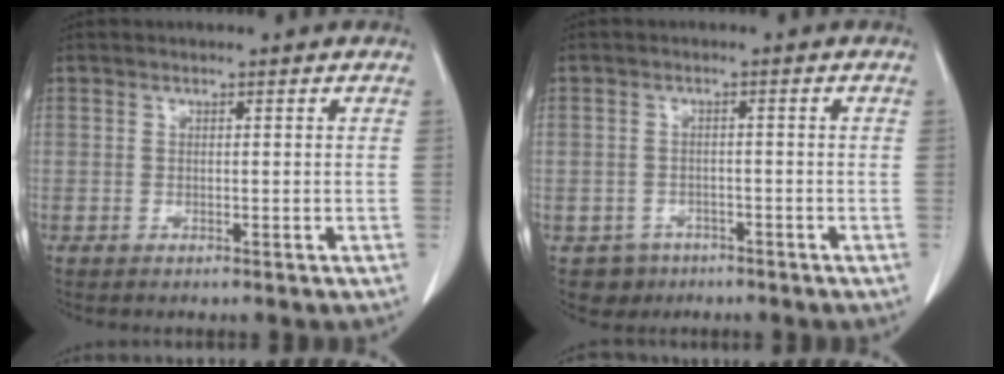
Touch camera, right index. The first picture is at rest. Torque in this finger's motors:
{"motor_torque": [-0.97, 0.61, -0.94, -0.21]}